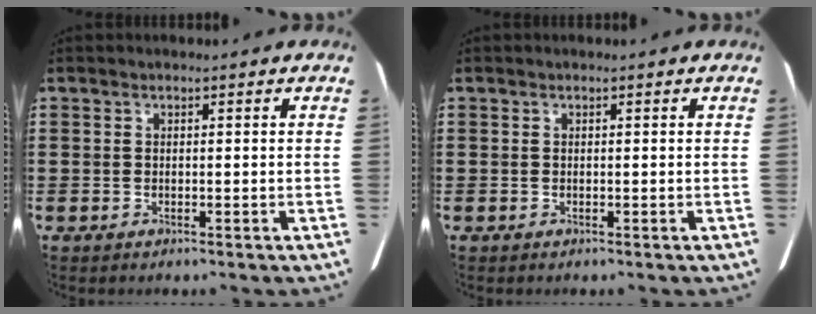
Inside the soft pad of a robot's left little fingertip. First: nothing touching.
{"total": 0.0}